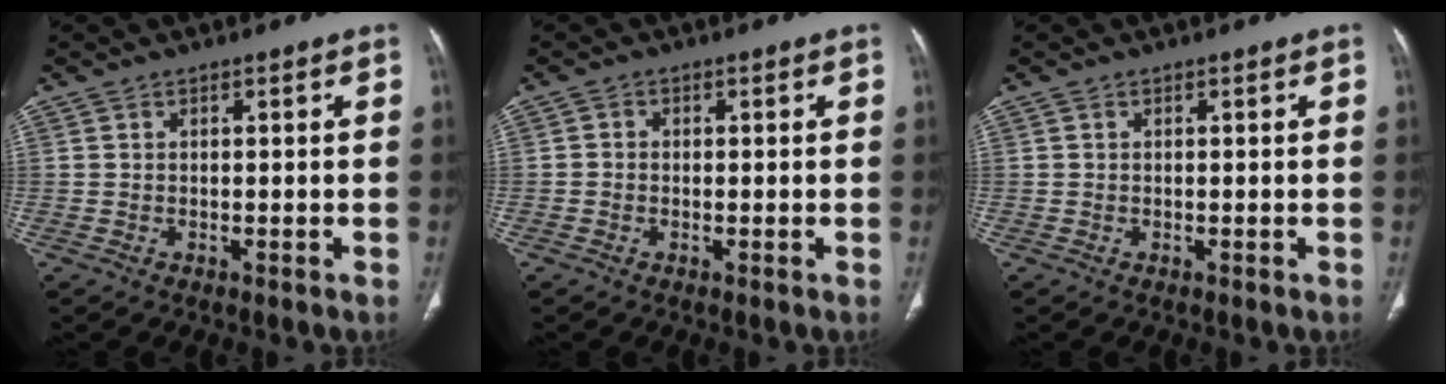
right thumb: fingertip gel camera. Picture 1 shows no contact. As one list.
[{"total": 1.0, "force": [-0.2, 1.0, 0.3], "torque": [0.002, 0.003, -0.008]}, {"total": 0.0}]